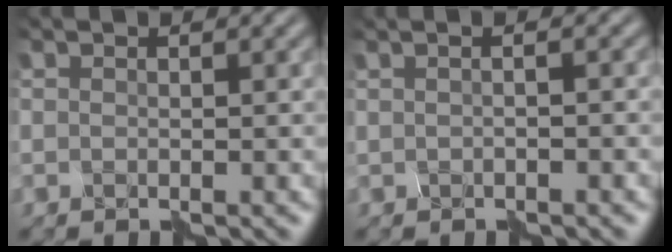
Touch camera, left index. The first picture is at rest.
{"total": 0.7, "force": [0.0, 0.1, 0.7], "torque": [-0.013, -0.005, -0.006]}